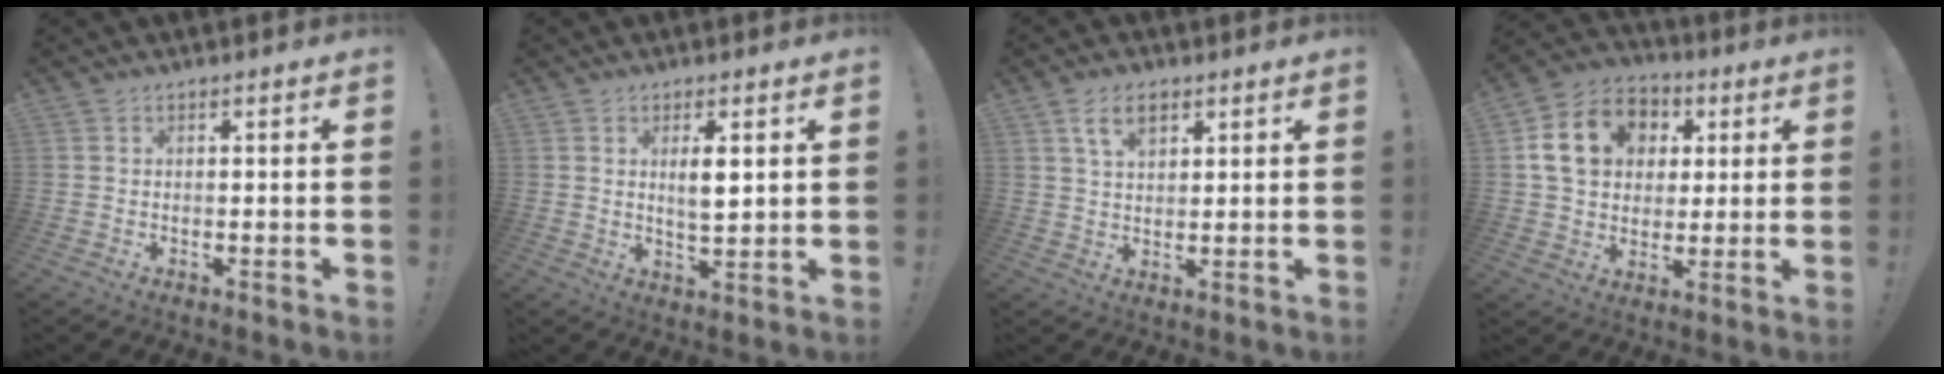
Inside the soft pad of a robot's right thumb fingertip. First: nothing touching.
{"total": 5.0, "force": [1.6, 1.5, 4.5], "torque": [-0.070, -0.010, 0.023]}
{"total": 7.2, "force": [3.8, 3.9, 4.8], "torque": [-0.080, -0.004, 0.069]}
{"total": 16.1, "force": [4.2, 12.8, 8.8], "torque": [-0.133, 0.001, 0.086]}